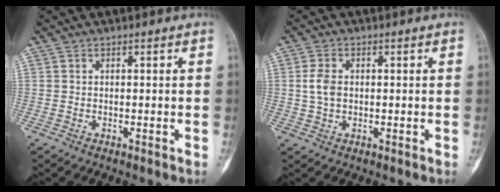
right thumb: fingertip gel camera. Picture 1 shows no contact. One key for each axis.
{"total": 3.9, "fx": 0.3, "fy": 2.6, "fz": 2.9, "tx": -0.059, "ty": 0.005, "tz": 0.005}